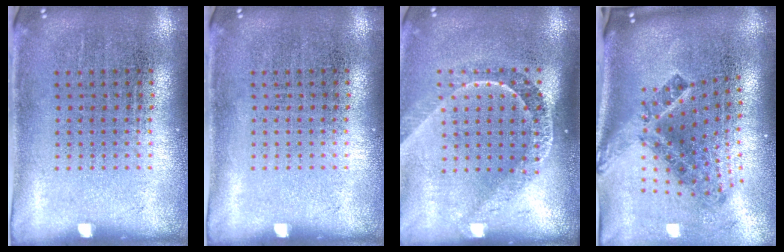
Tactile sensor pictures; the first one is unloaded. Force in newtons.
{"total": 0.0}
{"total": 2.2, "press": 1.6, "slide": 1.4}
{"total": 2.6, "press": 1.6, "slide": 2.1}